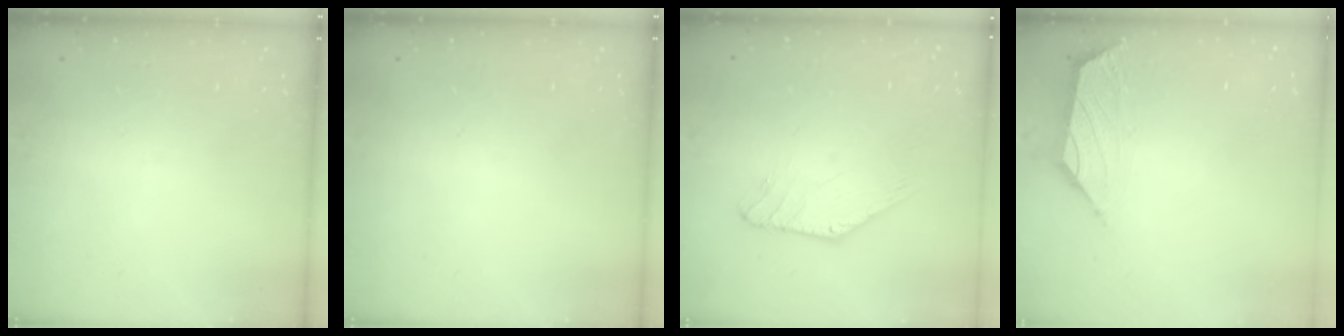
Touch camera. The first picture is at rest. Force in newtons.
{"total": 0.0}
{"total": 1.0, "press": 1.0, "slide": 0.1}
{"total": 1.6, "press": 1.4, "slide": 0.6}